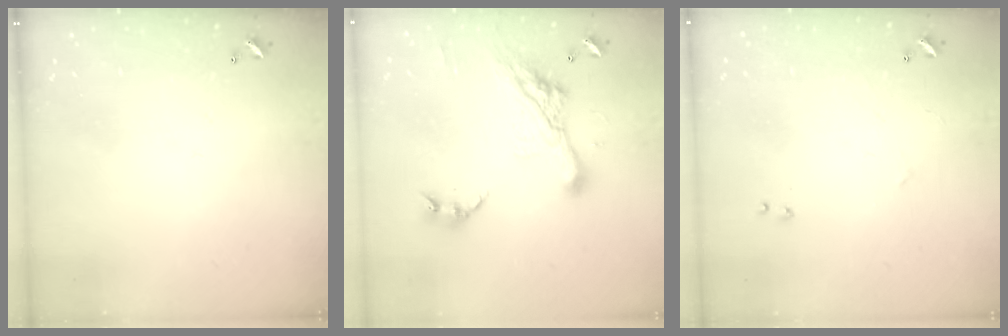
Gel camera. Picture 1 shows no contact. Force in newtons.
{"total": 14.0, "press": 13.9, "slide": 1.7}
{"total": 2.5, "press": 2.4, "slide": 0.4}